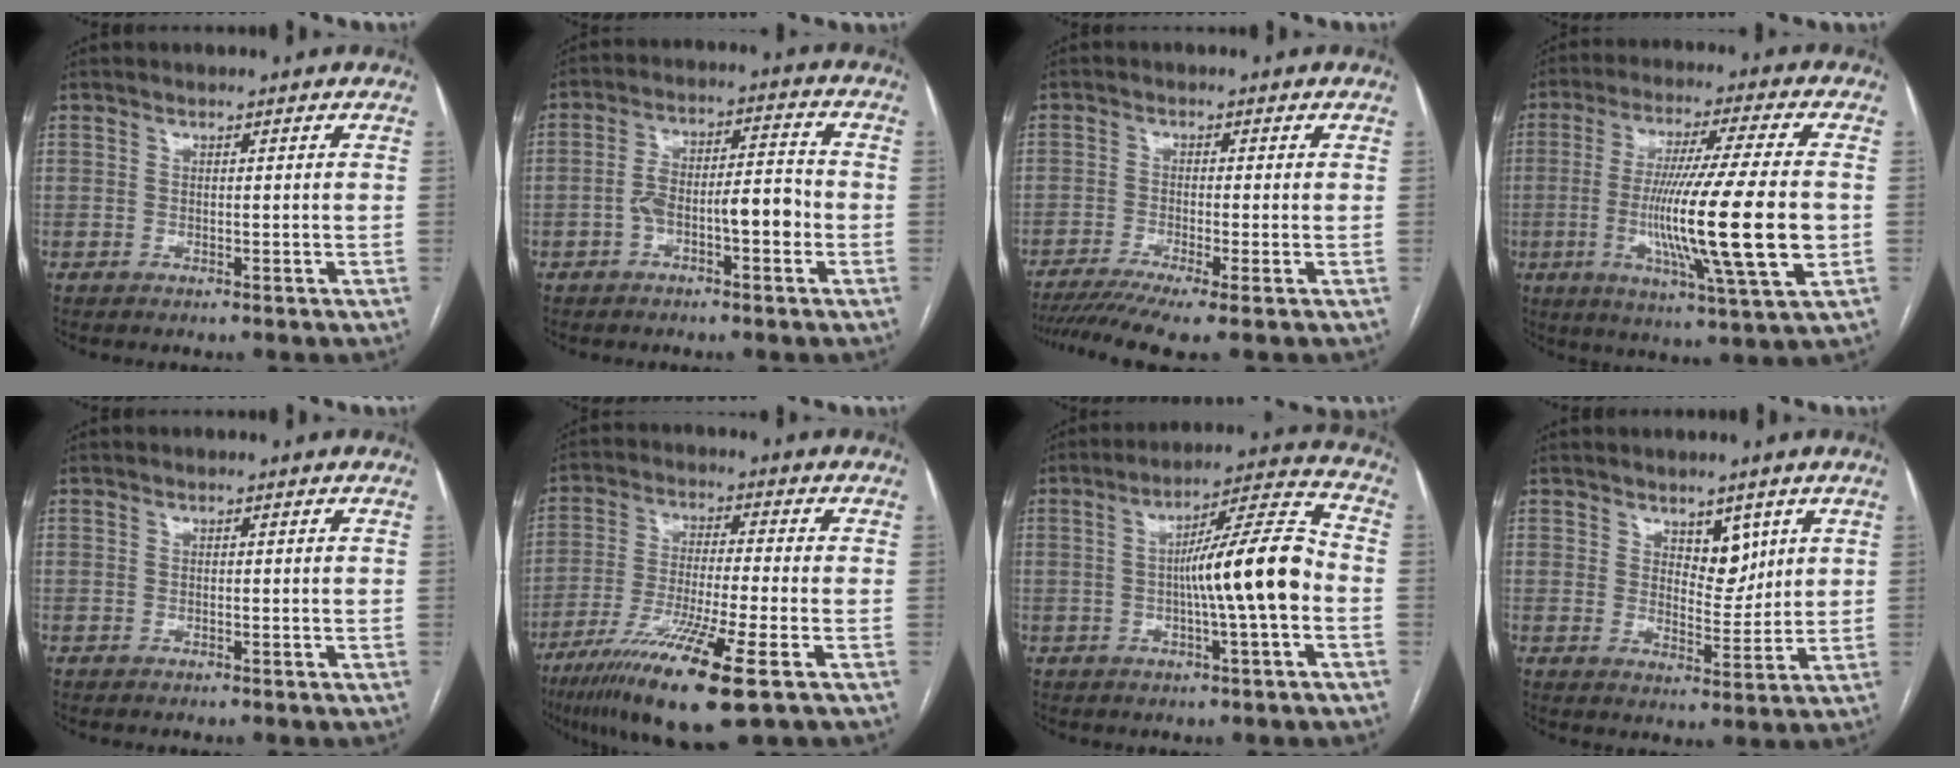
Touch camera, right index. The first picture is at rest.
{"total": 7.9, "force": [-2.5, 2.5, 7.1], "torque": [-0.126, 0.031, -0.041]}
{"total": 8.4, "force": [-6.2, -0.3, 5.7], "torque": [-0.092, -0.012, -0.098]}
{"total": 18.6, "force": [-2.5, -0.3, 18.4], "torque": [-0.328, -0.022, -0.049]}
{"total": 0.0}
{"total": 14.5, "force": [-8.0, 0.1, 12.2], "torque": [-0.242, -0.041, -0.140]}
{"total": 12.2, "force": [-1.6, 0.0, 12.1], "torque": [-0.193, 0.019, -0.030]}
{"total": 4.7, "force": [2.6, 2.4, 3.1], "torque": [-0.042, -0.006, 0.044]}